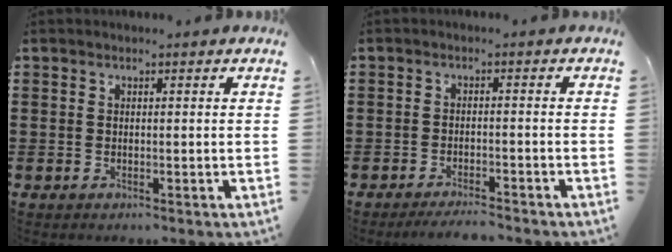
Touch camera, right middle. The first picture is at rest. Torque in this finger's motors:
{"motor_torque": [1.17, 0.97, 0.01, 0.05]}